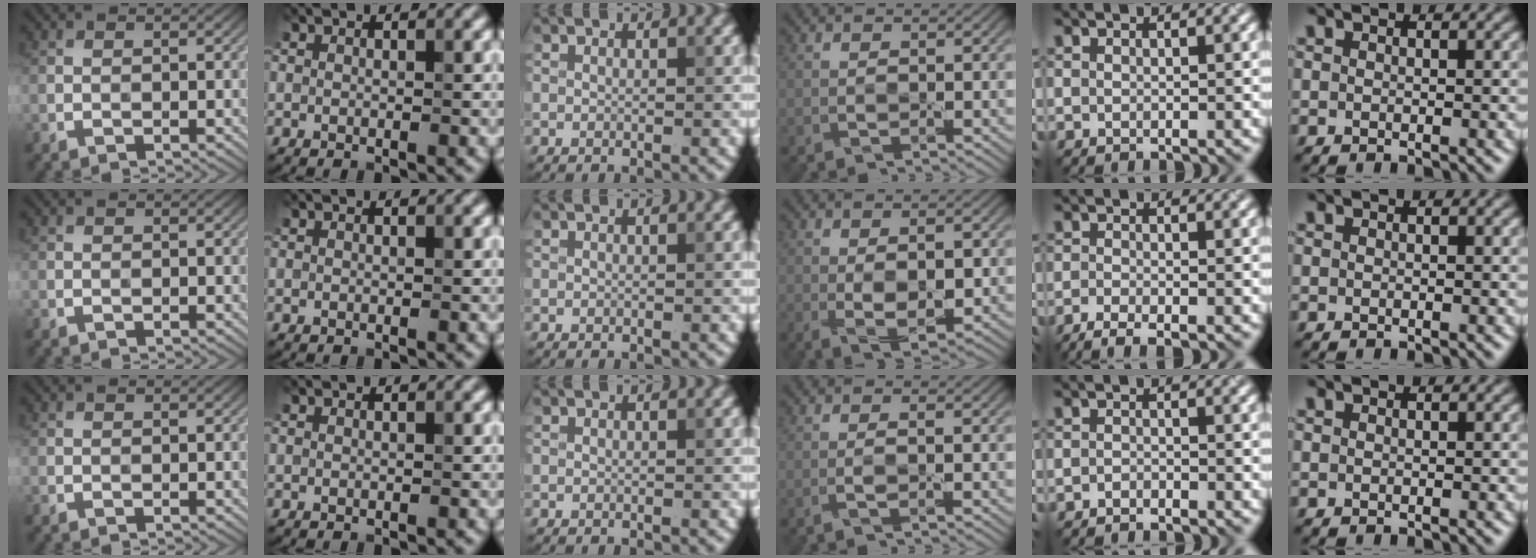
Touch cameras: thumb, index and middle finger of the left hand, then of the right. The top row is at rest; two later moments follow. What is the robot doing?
{"motion": "squeeze", "object": "foam earplug"}